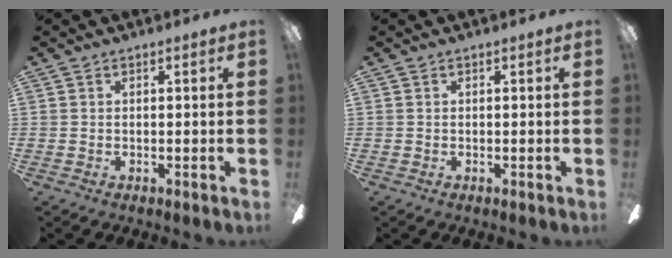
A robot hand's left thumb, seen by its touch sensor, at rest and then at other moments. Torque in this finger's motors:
{"motor_torque": [0.00, 0.00, -0.11, 0.11, 0.00]}